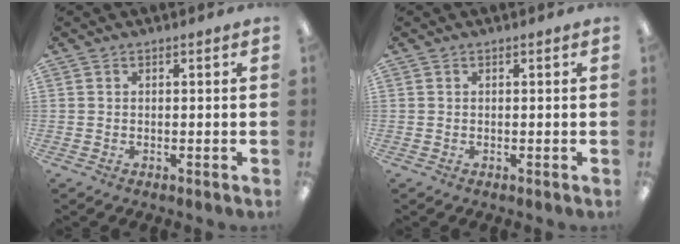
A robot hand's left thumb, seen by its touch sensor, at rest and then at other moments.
{"total": 0.0}